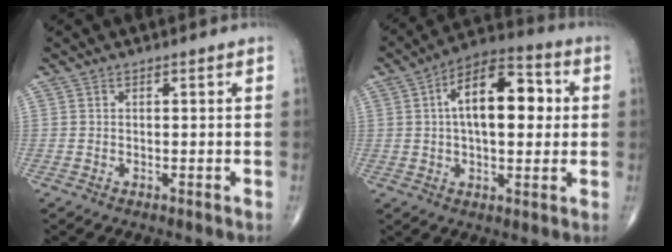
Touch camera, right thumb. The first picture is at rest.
{"total": 15.7, "force": [2.6, 7.9, 13.3], "torque": [-0.190, 0.022, 0.033]}